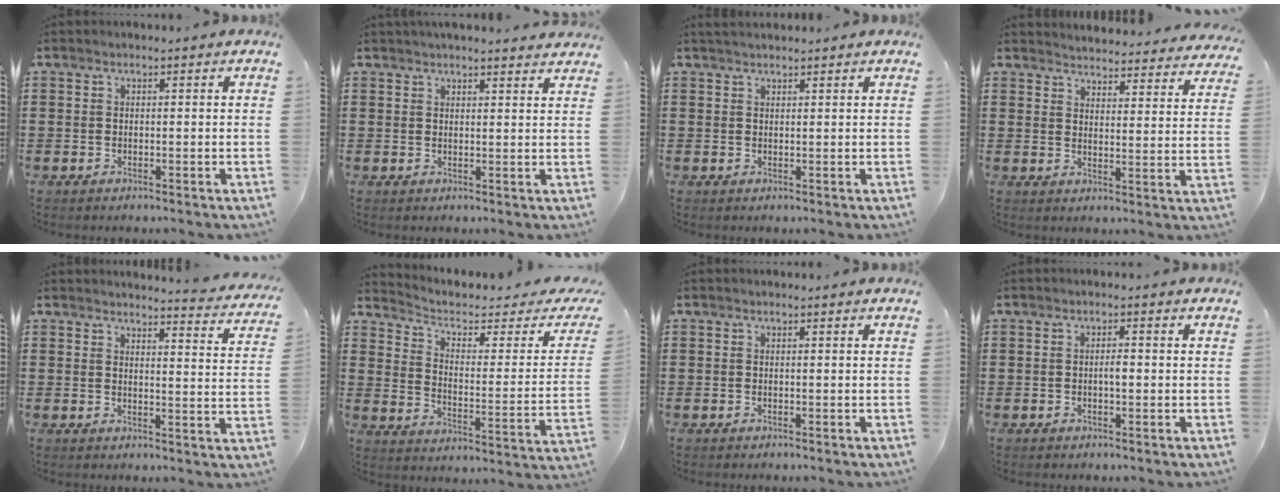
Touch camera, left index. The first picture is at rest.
{"total": 2.3, "force": [2.3, 0.1, 0.2], "torque": [-0.009, -0.007, 0.045]}
{"total": 1.2, "force": [1.2, 0.2, 0.2], "torque": [-0.007, 0.000, 0.024]}
{"total": 3.8, "force": [3.8, -0.3, 0.0], "torque": [-0.012, -0.033, 0.064]}
{"total": 3.6, "force": [3.5, -0.5, 0.6], "torque": [-0.011, -0.030, 0.057]}
{"total": 3.6, "force": [2.2, 1.3, 2.6], "torque": [-0.065, -0.019, 0.030]}
{"total": 0.0}
{"total": 1.5, "force": [-0.1, 0.3, 1.5], "torque": [-0.029, -0.002, -0.001]}